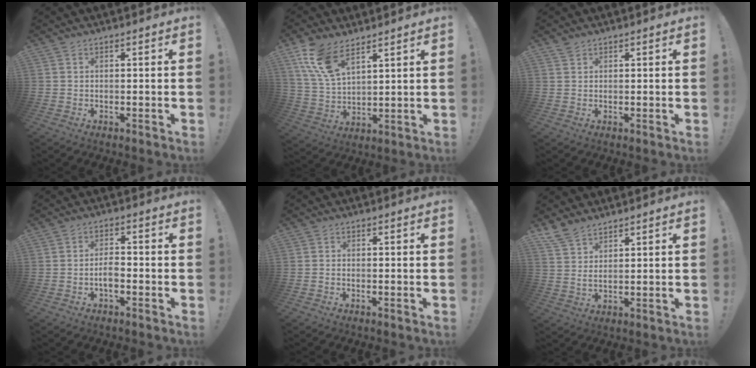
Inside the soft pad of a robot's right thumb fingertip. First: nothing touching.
{"total": 11.4, "force": [7.7, 5.0, 6.7], "torque": [-0.133, -0.030, 0.150]}
{"total": 1.3, "force": [1.1, 0.6, 0.2], "torque": [0.003, -0.003, 0.021]}
{"total": 3.9, "force": [-1.5, 2.3, 2.8], "torque": [-0.040, 0.005, -0.028]}
{"total": 0.6, "force": [-0.5, 0.1, 0.3], "torque": [-0.008, 0.002, -0.008]}
{"total": 5.5, "force": [4.7, 1.8, 2.3], "torque": [-0.050, -0.021, 0.090]}